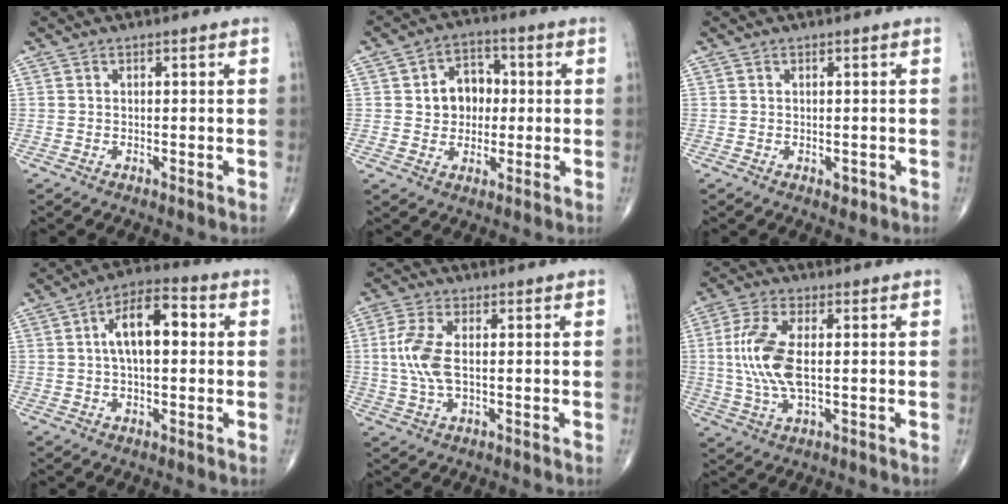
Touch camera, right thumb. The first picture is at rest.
{"total": 8.2, "force": [0.6, 6.6, 4.8], "torque": [-0.033, 0.015, 0.004]}
{"total": 1.1, "force": [-0.4, 0.7, 0.7], "torque": [-0.003, -0.001, -0.003]}
{"total": 10.5, "force": [1.6, 4.9, 9.1], "torque": [-0.144, 0.025, 0.017]}
{"total": 7.3, "force": [0.4, 3.2, 6.5], "torque": [-0.161, 0.002, 0.007]}
{"total": 10.9, "force": [0.6, 4.7, 9.9], "torque": [-0.224, -0.001, 0.012]}